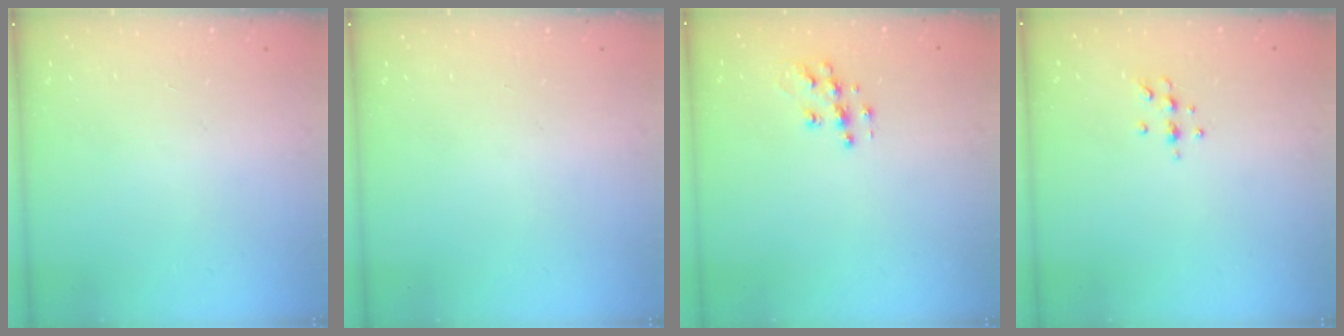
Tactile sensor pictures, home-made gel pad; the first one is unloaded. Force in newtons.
{"total": 0.0}
{"total": 8.9, "press": 8.9, "slide": 0.5}
{"total": 5.7, "press": 5.5, "slide": 1.3}